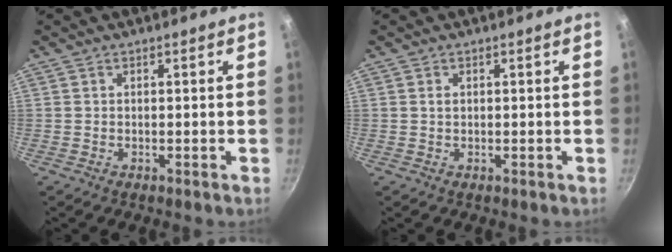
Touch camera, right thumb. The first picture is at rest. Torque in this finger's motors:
{"motor_torque": [0.13, 0.22, 0.12, -0.12, -0.02]}